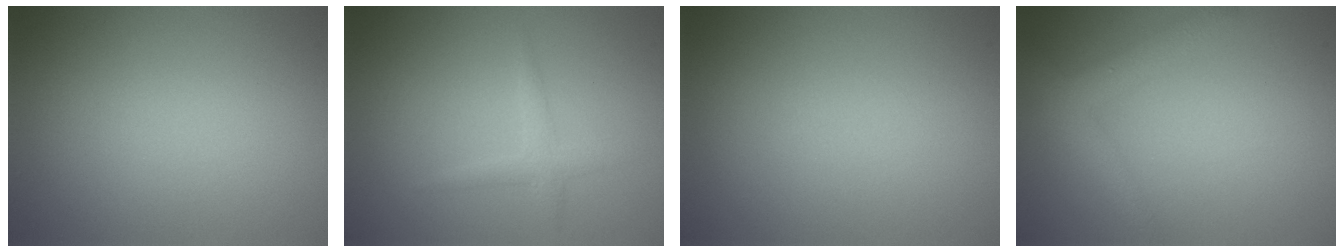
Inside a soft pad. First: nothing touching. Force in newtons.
{"total": 1.3, "press": 1.3, "slide": 0.1}
{"total": 0.0}
{"total": 3.3, "press": 3.3, "slide": 0.1}